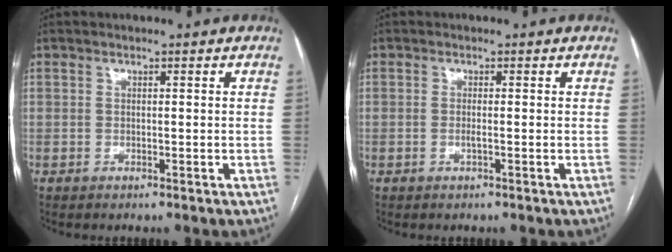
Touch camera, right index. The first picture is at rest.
{"total": 0.9, "force": [-0.2, 0.0, 0.9], "torque": [-0.018, -0.001, -0.004]}